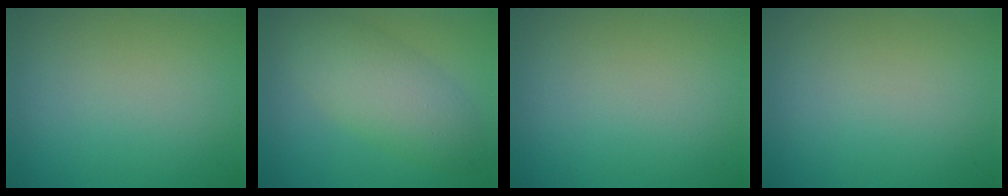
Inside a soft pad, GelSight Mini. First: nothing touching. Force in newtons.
{"total": 5.7, "press": 5.7, "slide": 0.1}
{"total": 0.0}
{"total": 0.0}